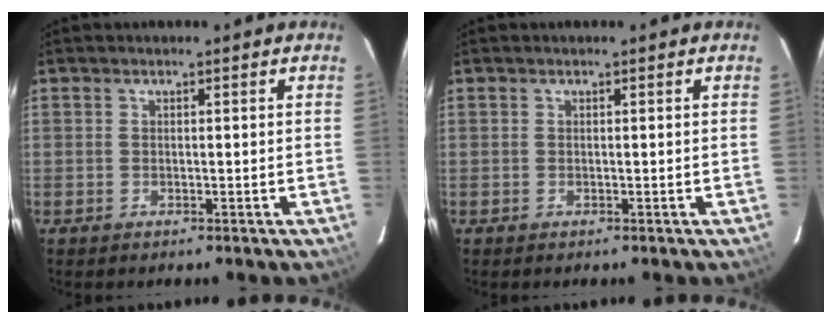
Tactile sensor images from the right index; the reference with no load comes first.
{"total": 0.0}